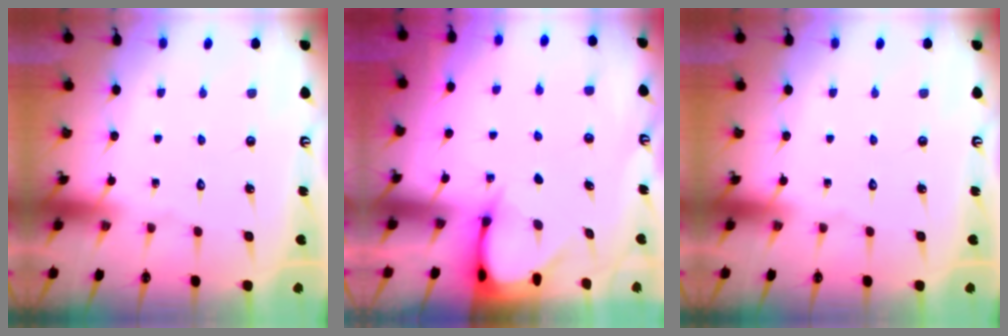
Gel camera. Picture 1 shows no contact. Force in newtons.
{"total": 3.6, "press": 3.6, "slide": 0.3}
{"total": 0.0}